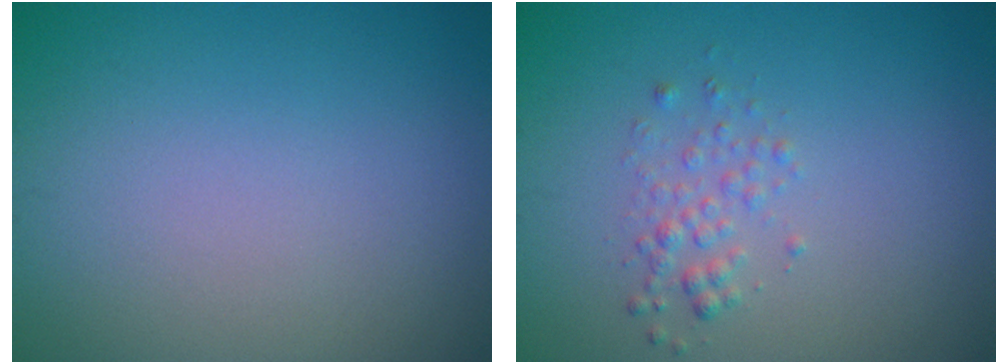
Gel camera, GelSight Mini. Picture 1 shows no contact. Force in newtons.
{"total": 1.4, "press": 1.4, "slide": 0.1}